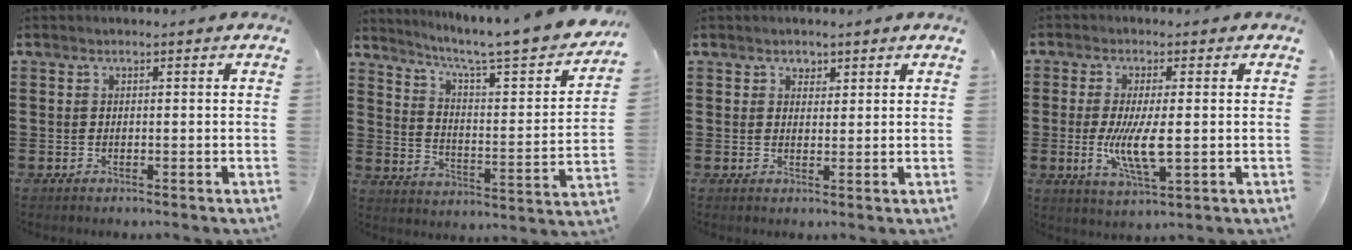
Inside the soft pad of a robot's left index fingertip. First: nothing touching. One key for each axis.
{"total": 6.2, "fx": 5.1, "fy": 0.2, "fz": 3.5, "tx": -0.084, "ty": -0.047, "tz": 0.074}
{"total": 1.5, "fx": 1.1, "fy": 1.0, "fz": 0.0, "tx": 0.004, "ty": 0.002, "tz": 0.018}
{"total": 7.3, "fx": -0.5, "fy": 1.8, "fz": 7.0, "tx": -0.137, "ty": -0.007, "tz": -0.010}